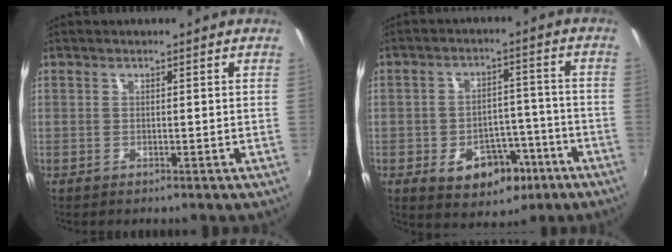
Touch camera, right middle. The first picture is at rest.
{"total": 10.7, "force": [-5.4, 7.1, 6.0], "torque": [-0.103, 0.016, -0.058]}